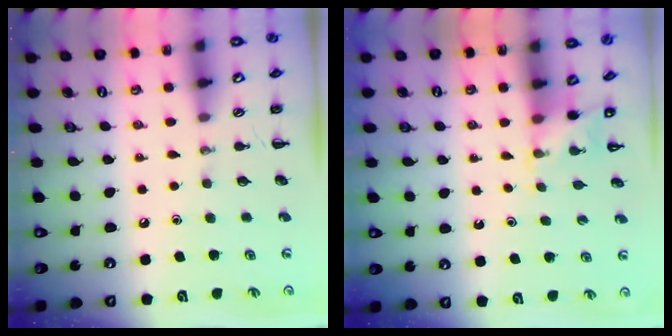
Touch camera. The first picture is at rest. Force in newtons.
{"total": 3.5, "press": 3.3, "slide": 1.2}